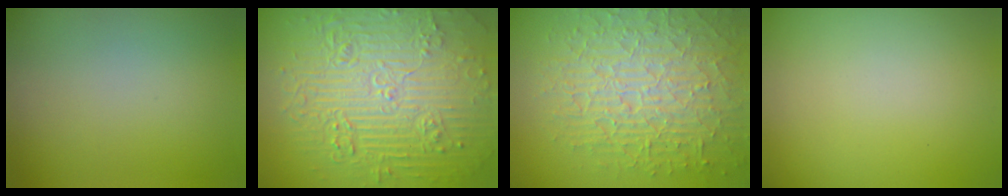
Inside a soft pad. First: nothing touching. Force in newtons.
{"total": 11.0, "press": 7.3, "slide": 8.2}
{"total": 8.8, "press": 6.0, "slide": 6.4}
{"total": 0.0}